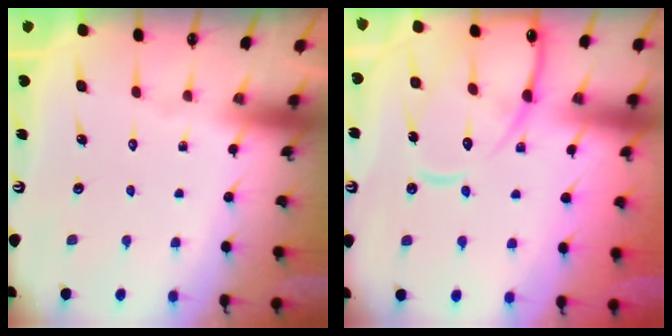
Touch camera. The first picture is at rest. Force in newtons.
{"total": 13.9, "press": 13.8, "slide": 1.3}